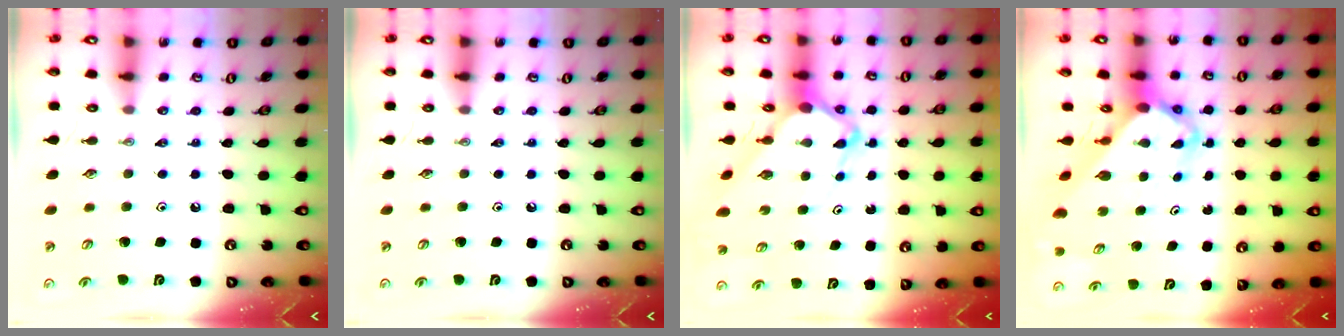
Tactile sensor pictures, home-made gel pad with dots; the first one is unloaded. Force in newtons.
{"total": 0.0}
{"total": 5.8, "press": 5.8, "slide": 0.4}
{"total": 5.9, "press": 5.9, "slide": 0.4}